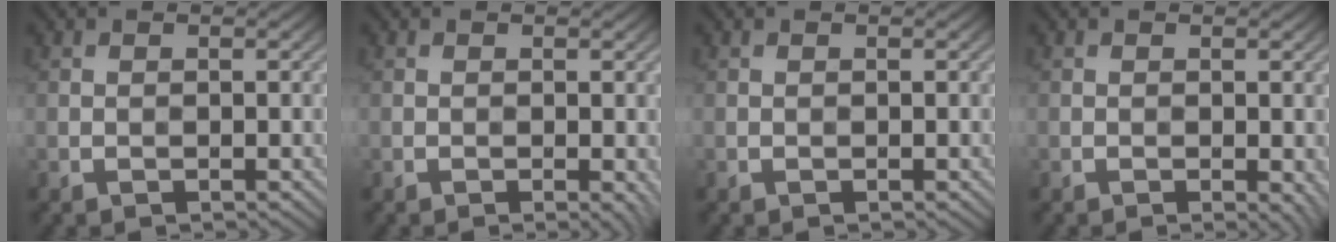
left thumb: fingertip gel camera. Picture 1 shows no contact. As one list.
[{"total": 1.1, "force": [-0.3, 0.3, 1.0], "torque": [-0.013, -0.005, -0.005]}, {"total": 0.0}, {"total": 1.5, "force": [-0.4, 0.6, 1.3], "torque": [-0.018, -0.007, -0.005]}]